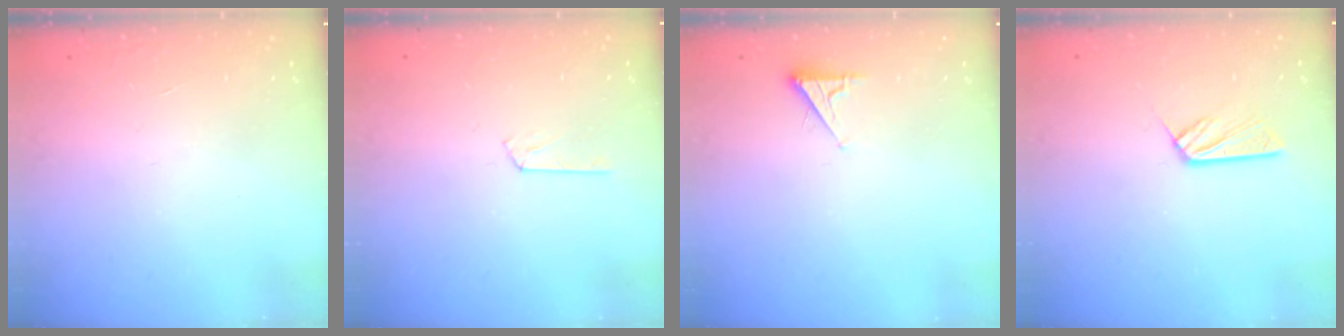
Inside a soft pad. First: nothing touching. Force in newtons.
{"total": 2.9, "press": 2.9, "slide": 0.3}
{"total": 2.5, "press": 2.5, "slide": 0.5}
{"total": 5.3, "press": 5.3, "slide": 0.2}